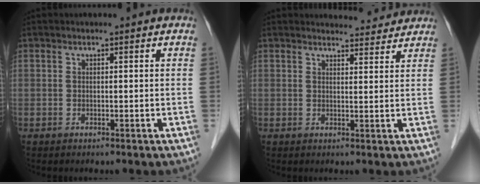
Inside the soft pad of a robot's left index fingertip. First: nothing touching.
{"total": 4.3, "force": [4.3, 0.9, 0.1], "torque": [-0.004, -0.002, 0.044]}